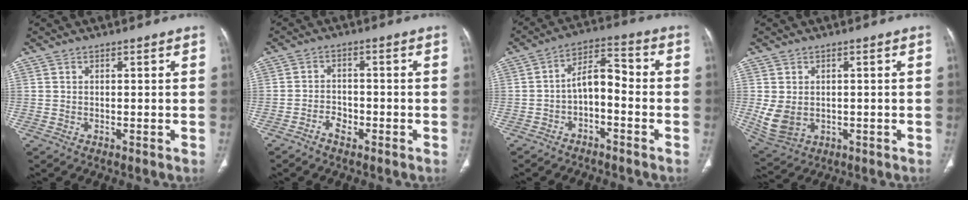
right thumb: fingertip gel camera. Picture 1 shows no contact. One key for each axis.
{"total": 3.1, "fx": -2.1, "fy": 1.8, "fz": 1.4, "tx": -0.022, "ty": 0.020, "tz": -0.035}
{"total": 3.1, "fx": -1.1, "fy": 1.3, "fz": 2.6, "tx": -0.041, "ty": 0.023, "tz": -0.021}
{"total": 6.4, "fx": -0.3, "fy": 5.0, "fz": 4.0, "tx": -0.078, "ty": -0.006, "tz": 0.014}